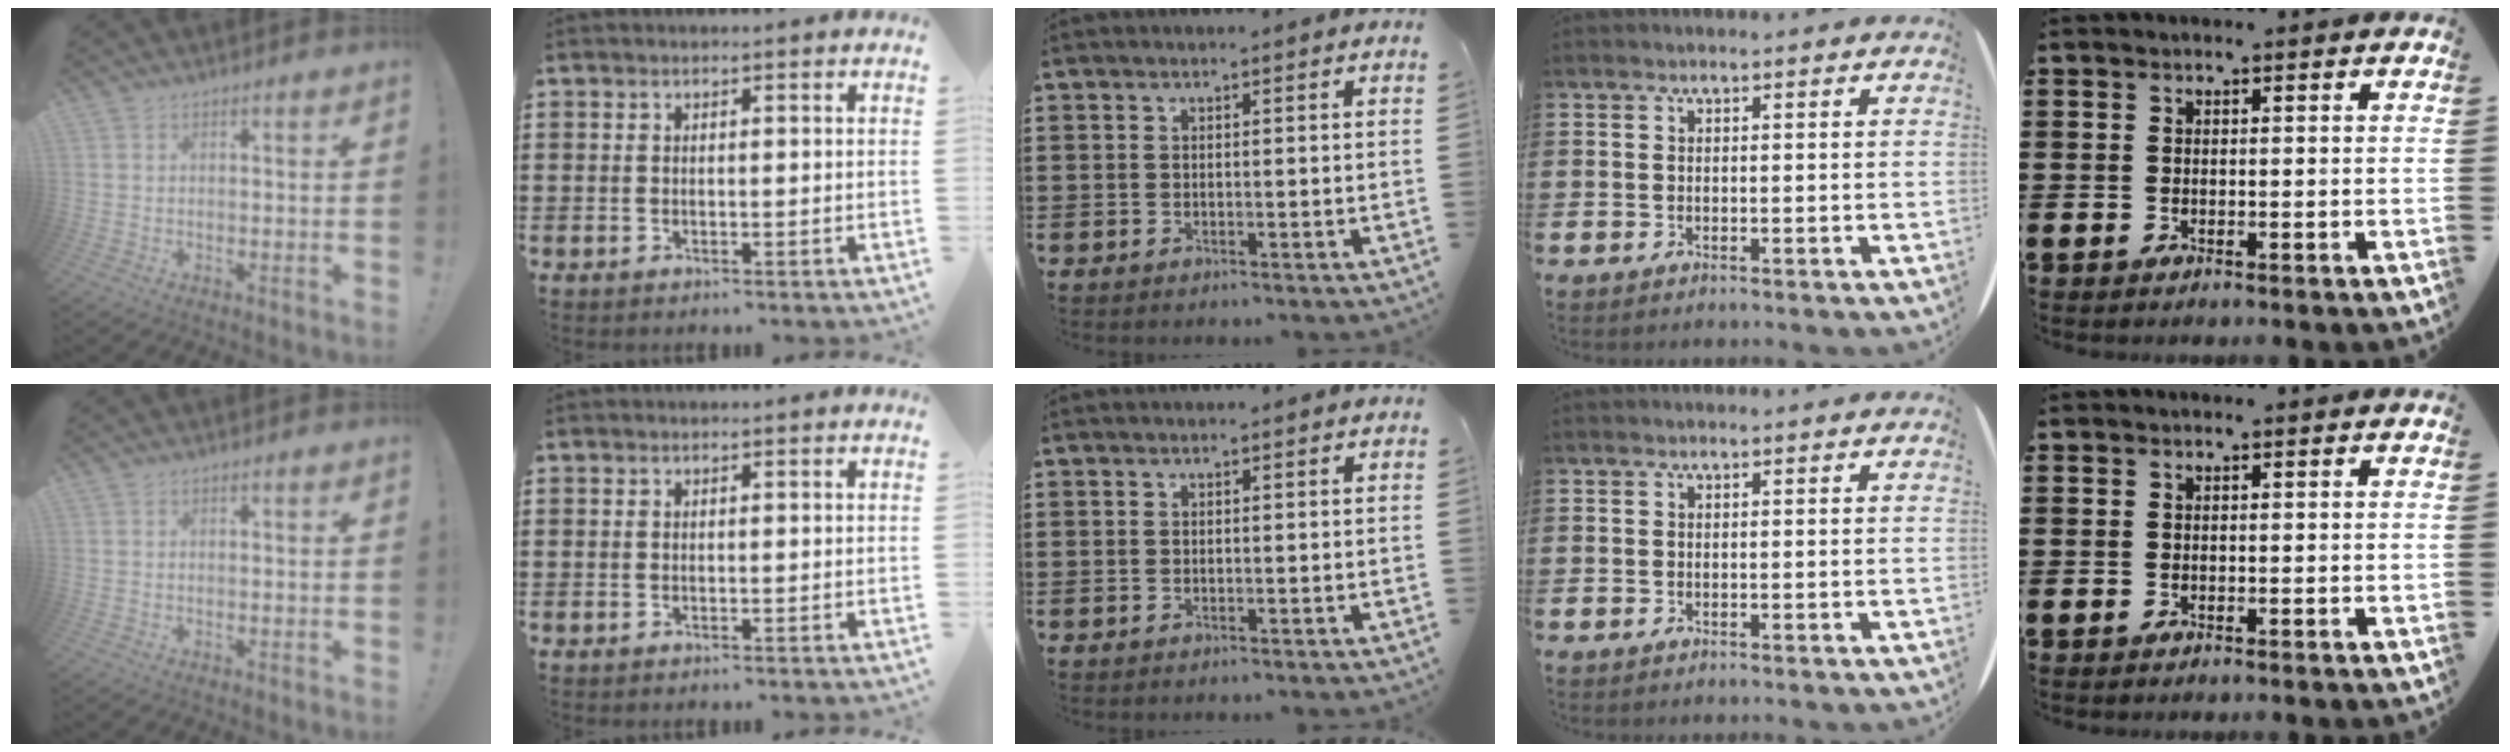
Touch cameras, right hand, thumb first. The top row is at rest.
{}